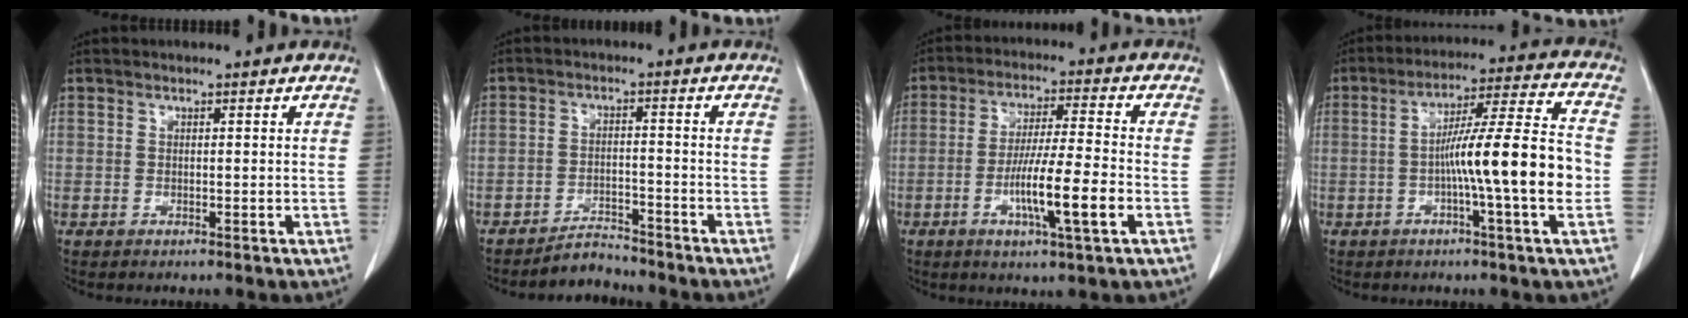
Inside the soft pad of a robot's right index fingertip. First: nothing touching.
{"total": 3.8, "force": [-3.7, 0.7, -0.1], "torque": [0.000, -0.006, -0.061]}
{"total": 10.7, "force": [-3.4, 0.1, 10.1], "torque": [-0.184, -0.010, -0.063]}
{"total": 14.1, "force": [-2.6, -0.6, 13.9], "torque": [-0.225, 0.010, -0.048]}